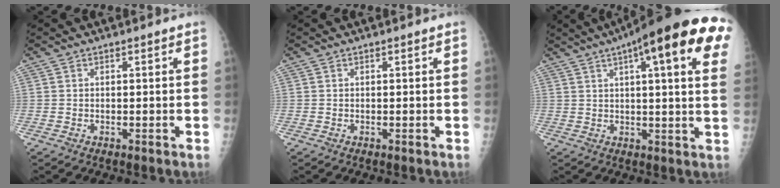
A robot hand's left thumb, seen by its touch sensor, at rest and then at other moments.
{"total": 0.0}
{"total": 22.9, "force": [10.5, 5.0, 19.7], "torque": [-0.253, 0.012, 0.131]}